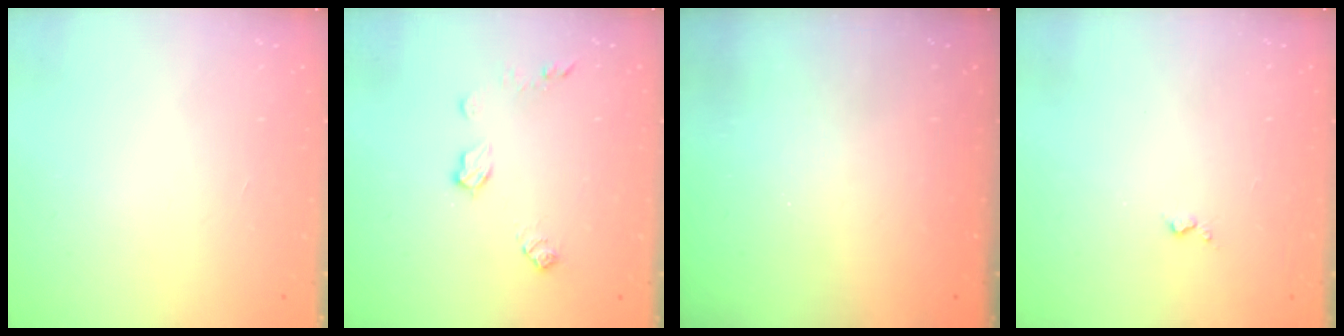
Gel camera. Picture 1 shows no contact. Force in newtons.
{"total": 7.1, "press": 7.1, "slide": 0.3}
{"total": 0.0}
{"total": 3.0, "press": 2.9, "slide": 0.5}